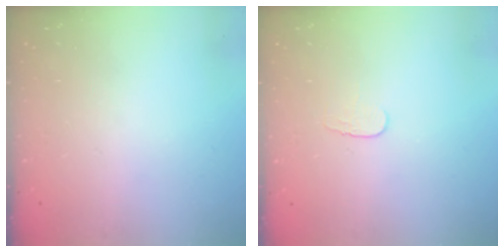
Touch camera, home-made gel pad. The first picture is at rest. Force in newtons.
{"total": 3.7, "press": 3.7, "slide": 0.4}